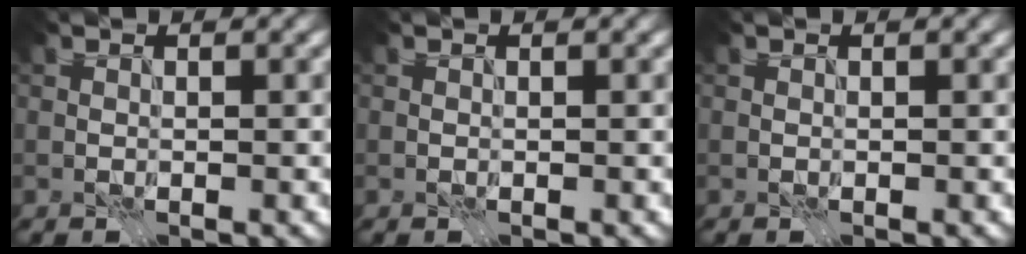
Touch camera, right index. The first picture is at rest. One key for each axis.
{"total": 0.0}
{"total": 0.0}